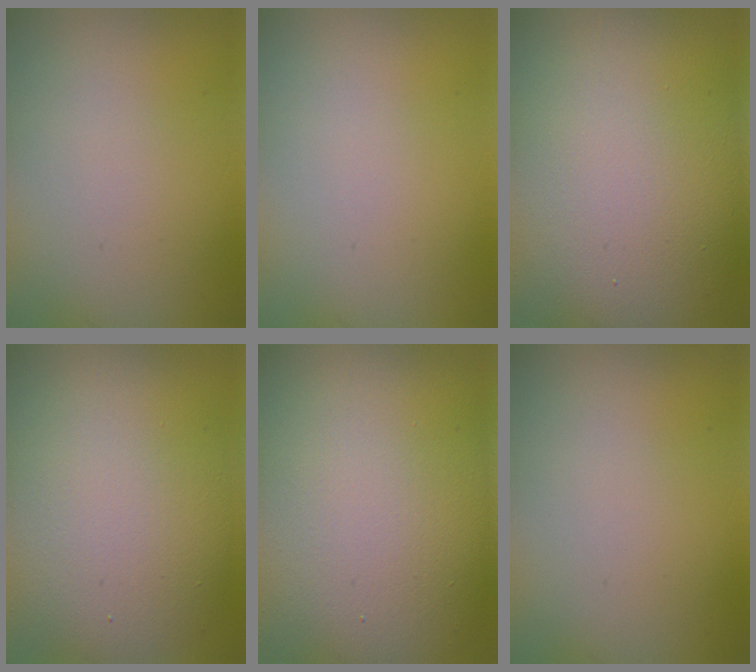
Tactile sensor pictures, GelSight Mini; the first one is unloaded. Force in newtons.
{"total": 0.0}
{"total": 16.0, "press": 15.9, "slide": 1.3}
{"total": 11.3, "press": 11.3, "slide": 0.6}
{"total": 16.9, "press": 16.8, "slide": 1.0}
{"total": 0.0}